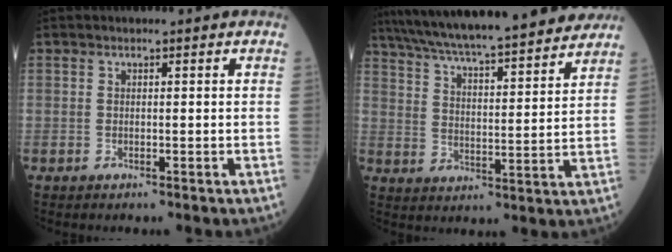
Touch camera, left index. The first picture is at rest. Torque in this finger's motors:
{"motor_torque": [0.19, -0.52, 0.96, 0.21]}